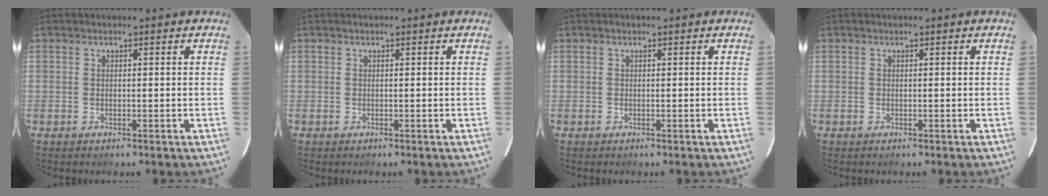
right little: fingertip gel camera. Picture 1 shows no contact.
{"total": 0.0}
{"total": 0.0}
{"total": 0.0}